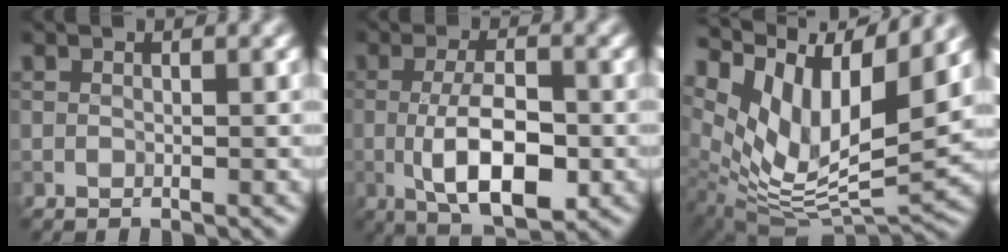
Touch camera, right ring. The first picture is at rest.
{"total": 6.6, "force": [-0.9, 2.4, 6.1], "torque": [-0.106, -0.005, -0.018]}
{"total": 12.1, "force": [6.6, 5.0, 8.8], "torque": [-0.185, 0.013, 0.128]}